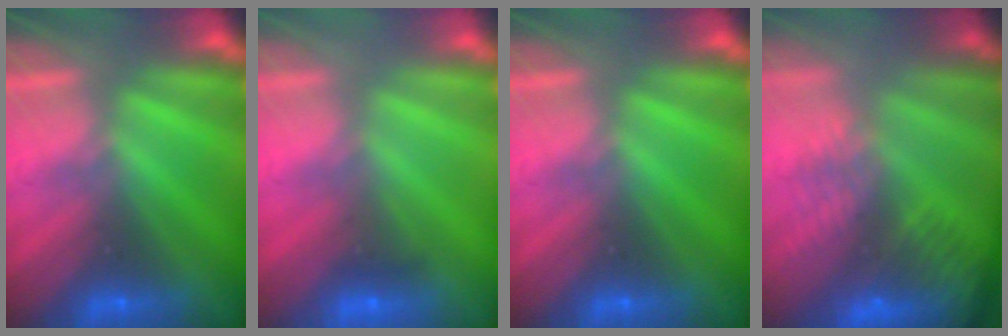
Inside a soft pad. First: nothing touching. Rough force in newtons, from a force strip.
{"total": 1.8}
{"total": 0.0}
{"total": 9.4}